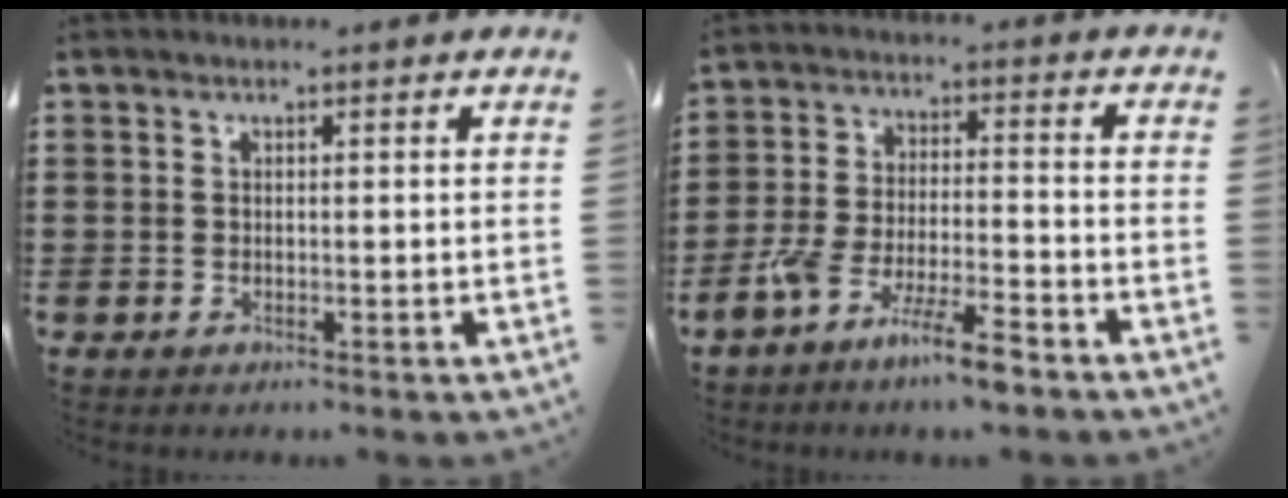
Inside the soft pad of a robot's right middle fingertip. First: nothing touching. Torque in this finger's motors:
{"motor_torque": [1.44, -0.70, 0.39, 0.21]}